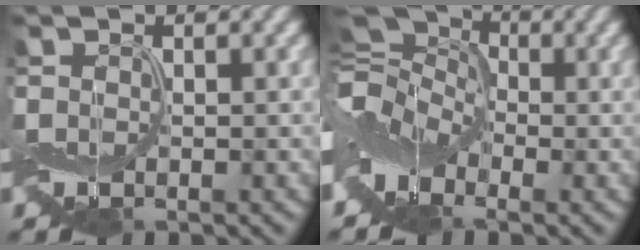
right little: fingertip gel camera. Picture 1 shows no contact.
{"total": 9.8, "force": [-0.2, 6.6, 7.3], "torque": [-0.140, 0.026, -0.031]}